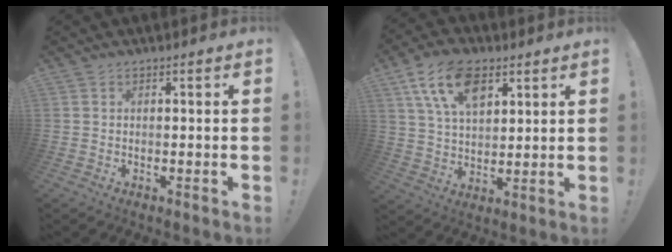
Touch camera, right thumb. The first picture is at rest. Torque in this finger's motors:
{"motor_torque": [-0.63, 1.06, 0.62, 0.68, 0.06]}